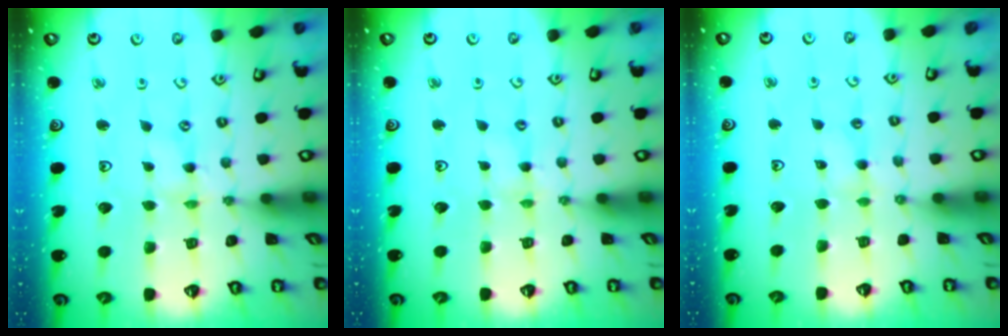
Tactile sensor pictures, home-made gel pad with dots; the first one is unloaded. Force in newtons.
{"total": 2.4, "press": 2.4, "slide": 0.4}
{"total": 2.5, "press": 2.5, "slide": 0.2}